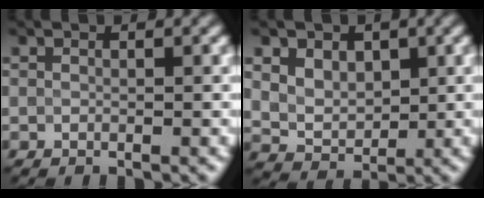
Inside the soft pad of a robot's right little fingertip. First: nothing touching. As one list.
[{"total": 5.6, "force": [2.4, 4.1, 3.1], "torque": [-0.047, 0.015, 0.040]}]